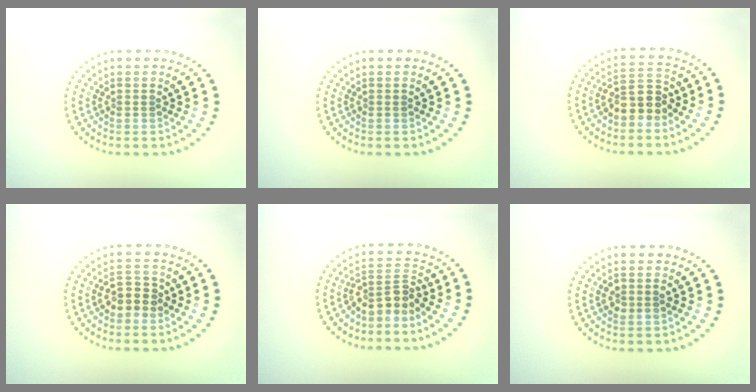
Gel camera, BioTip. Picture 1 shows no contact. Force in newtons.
{"total": 0.0}
{"total": 3.3, "press": 3.1, "slide": 1.2}
{"total": 2.5, "press": 2.4, "slide": 0.7}
{"total": 3.1, "press": 2.2, "slide": 2.1}
{"total": 1.4, "press": 1.4, "slide": 0.3}